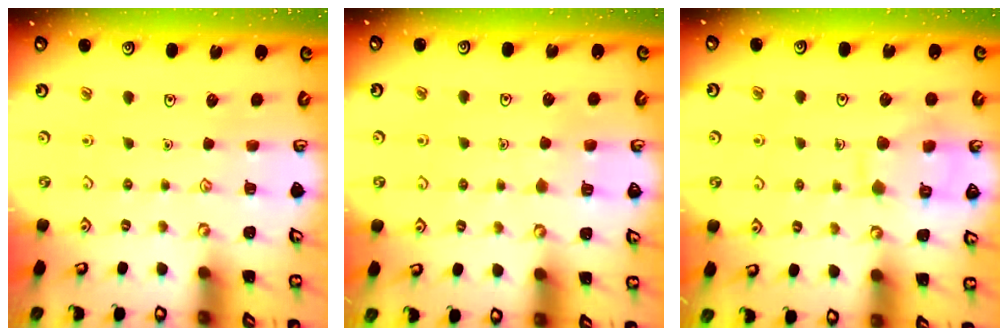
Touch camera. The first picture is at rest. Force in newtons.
{"total": 3.1, "press": 3.1, "slide": 0.4}
{"total": 10.0, "press": 10.0, "slide": 0.4}